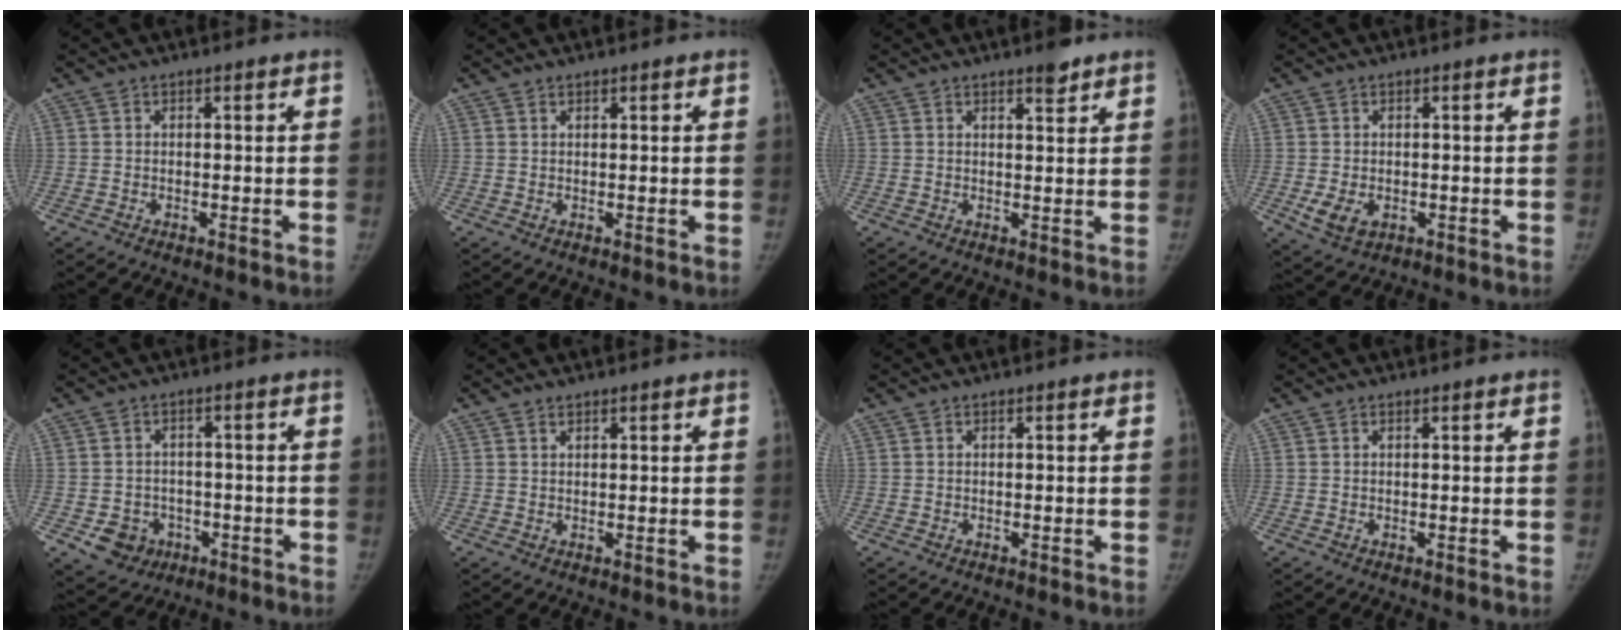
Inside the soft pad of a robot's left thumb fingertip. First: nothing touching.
{"total": 0.5, "force": [0.5, 0.2, 0.1], "torque": [-0.004, -0.004, 0.009]}
{"total": 3.0, "force": [2.3, 0.9, 1.8], "torque": [-0.017, -0.015, 0.033]}
{"total": 4.5, "force": [-0.9, 3.3, 3.0], "torque": [-0.053, -0.008, -0.005]}
{"total": 6.4, "force": [-2.4, 5.6, 1.9], "torque": [-0.012, 0.015, -0.026]}
{"total": 1.0, "force": [0.9, 0.3, 0.3], "torque": [-0.002, -0.007, 0.015]}
{"total": 0.0}
{"total": 0.0}